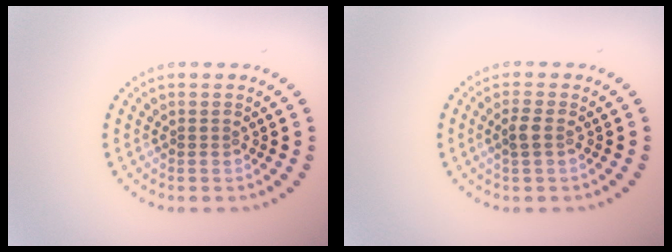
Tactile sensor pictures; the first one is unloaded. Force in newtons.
{"total": 1.3, "press": 1.2, "slide": 0.3}